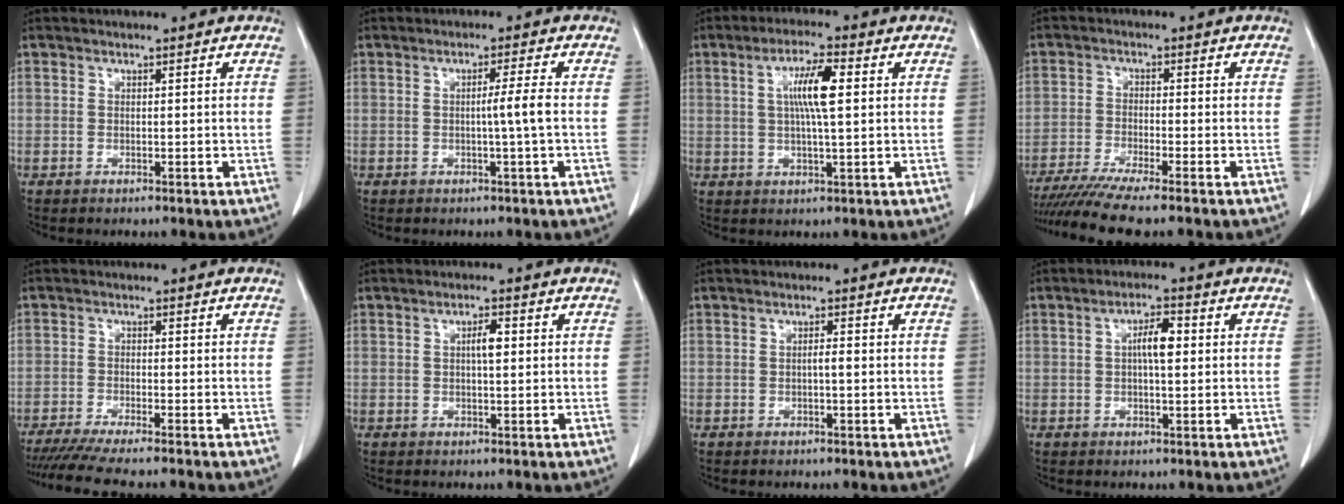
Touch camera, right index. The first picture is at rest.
{"total": 3.0, "force": [-0.4, -0.9, 2.8], "torque": [-0.044, -0.001, -0.007]}
{"total": 7.0, "force": [1.4, 0.6, 6.8], "torque": [-0.126, 0.006, 0.024]}
{"total": 8.9, "force": [-7.6, -1.0, 4.6], "torque": [-0.068, -0.022, -0.124]}
{"total": 9.7, "force": [-8.4, -0.3, 4.8], "torque": [-0.061, -0.022, -0.132]}
{"total": 2.5, "force": [0.4, 0.6, 2.4], "torque": [-0.044, 0.003, 0.007]}
{"total": 1.1, "force": [-0.2, 0.1, 1.1], "torque": [-0.019, 0.002, -0.003]}
{"total": 4.3, "force": [0.5, 1.1, 4.1], "torque": [-0.074, 0.009, 0.007]}